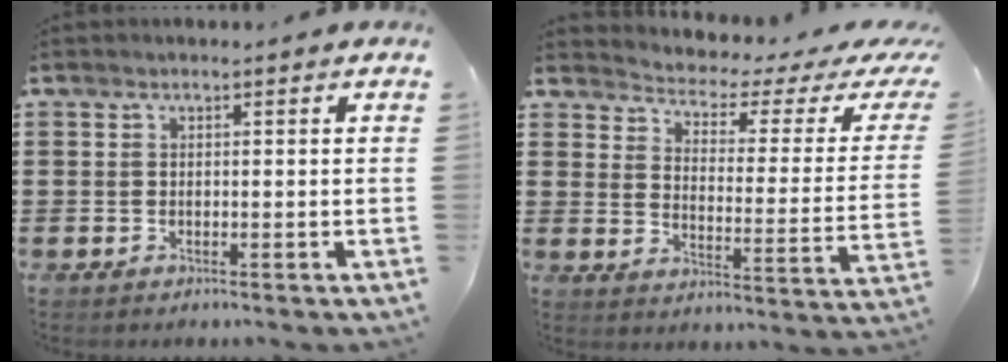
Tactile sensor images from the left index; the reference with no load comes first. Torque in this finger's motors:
{"motor_torque": [2.14, 0.00, 0.19, 0.00]}